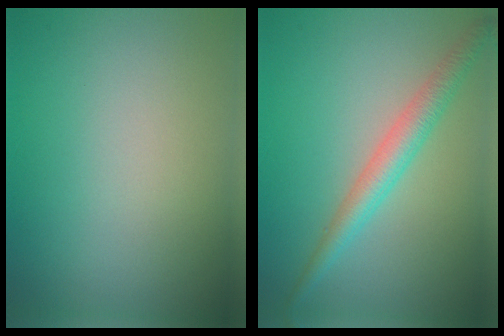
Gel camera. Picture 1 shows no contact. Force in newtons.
{"total": 3.2, "press": 3.2, "slide": 0.0}